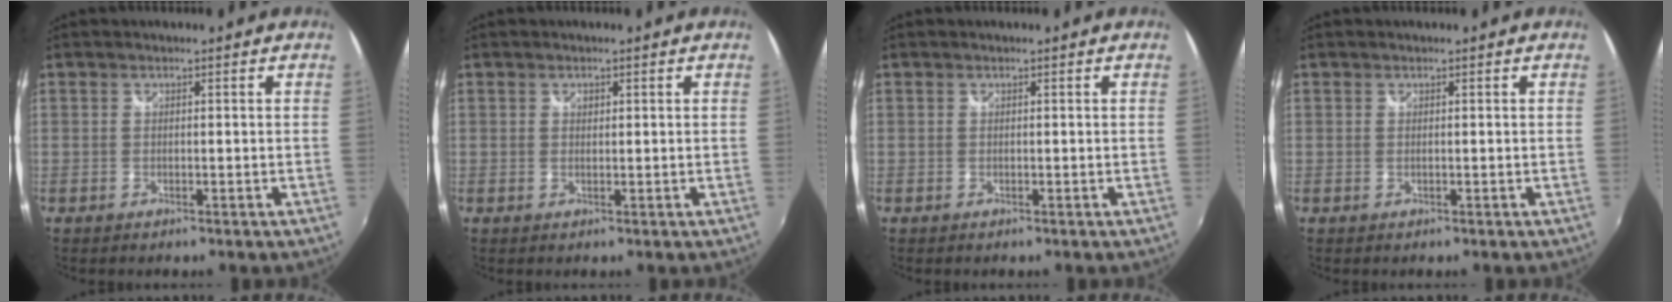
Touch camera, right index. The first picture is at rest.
{"total": 0.7, "force": [0.3, 0.6, 0.3], "torque": [-0.004, 0.001, 0.004]}
{"total": 0.0}
{"total": 0.0}